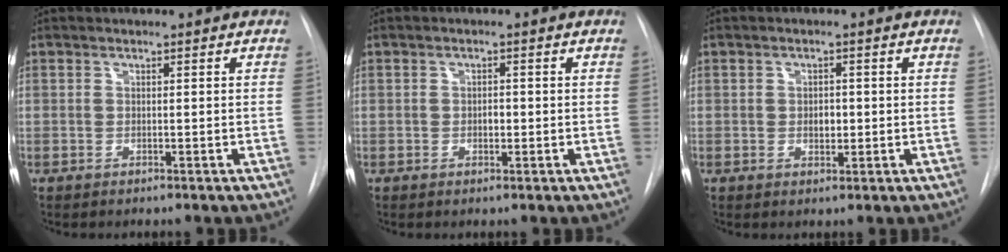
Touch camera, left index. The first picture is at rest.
{"total": 1.6, "force": [-0.9, 0.8, 1.0], "torque": [-0.014, -0.004, -0.015]}
{"total": 2.2, "force": [-0.8, 1.4, 1.5], "torque": [-0.022, -0.005, -0.011]}